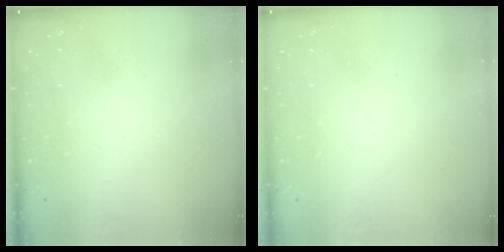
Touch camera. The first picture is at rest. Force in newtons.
{"total": 0.0}